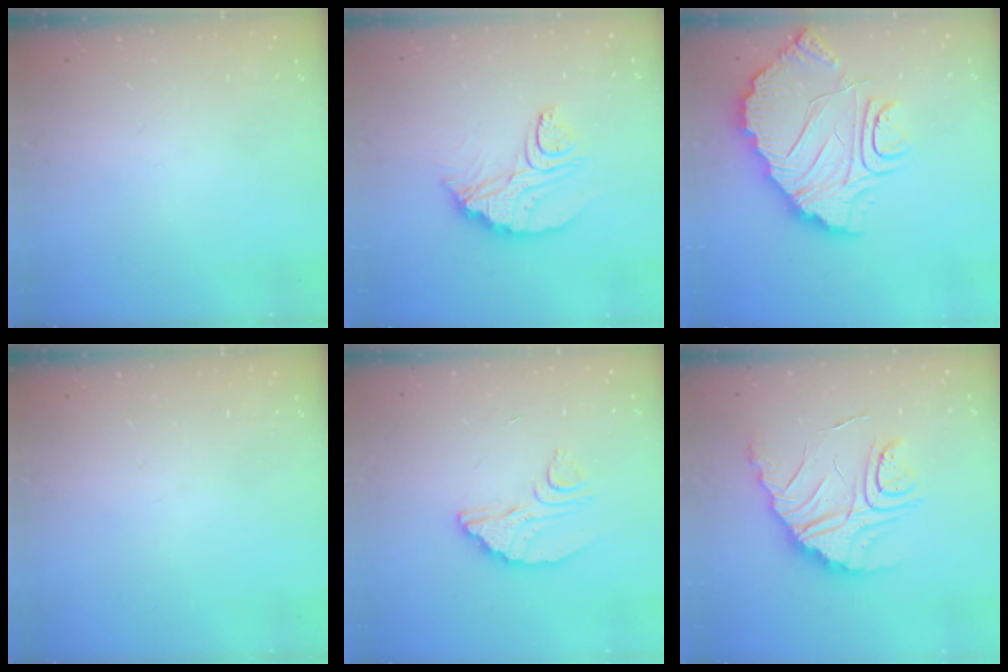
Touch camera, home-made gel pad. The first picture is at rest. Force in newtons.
{"total": 12.2, "press": 12.2, "slide": 1.1}
{"total": 14.5, "press": 14.4, "slide": 1.4}
{"total": 0.0}
{"total": 7.4, "press": 7.3, "slide": 0.7}
{"total": 13.3, "press": 13.3, "slide": 0.5}